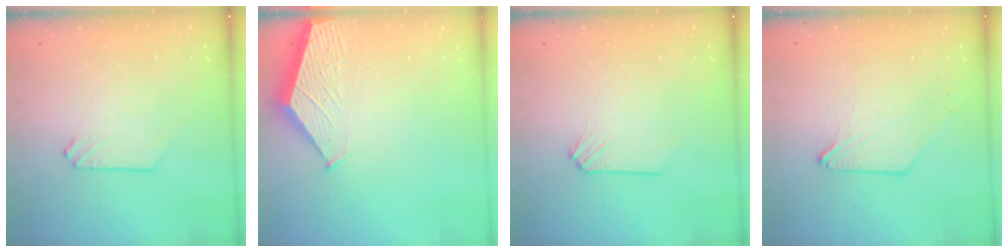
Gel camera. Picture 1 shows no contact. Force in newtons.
{"total": 1.5, "press": 1.4, "slide": 0.2}
{"total": 0.0}
{"total": 1.7, "press": 1.6, "slide": 0.3}